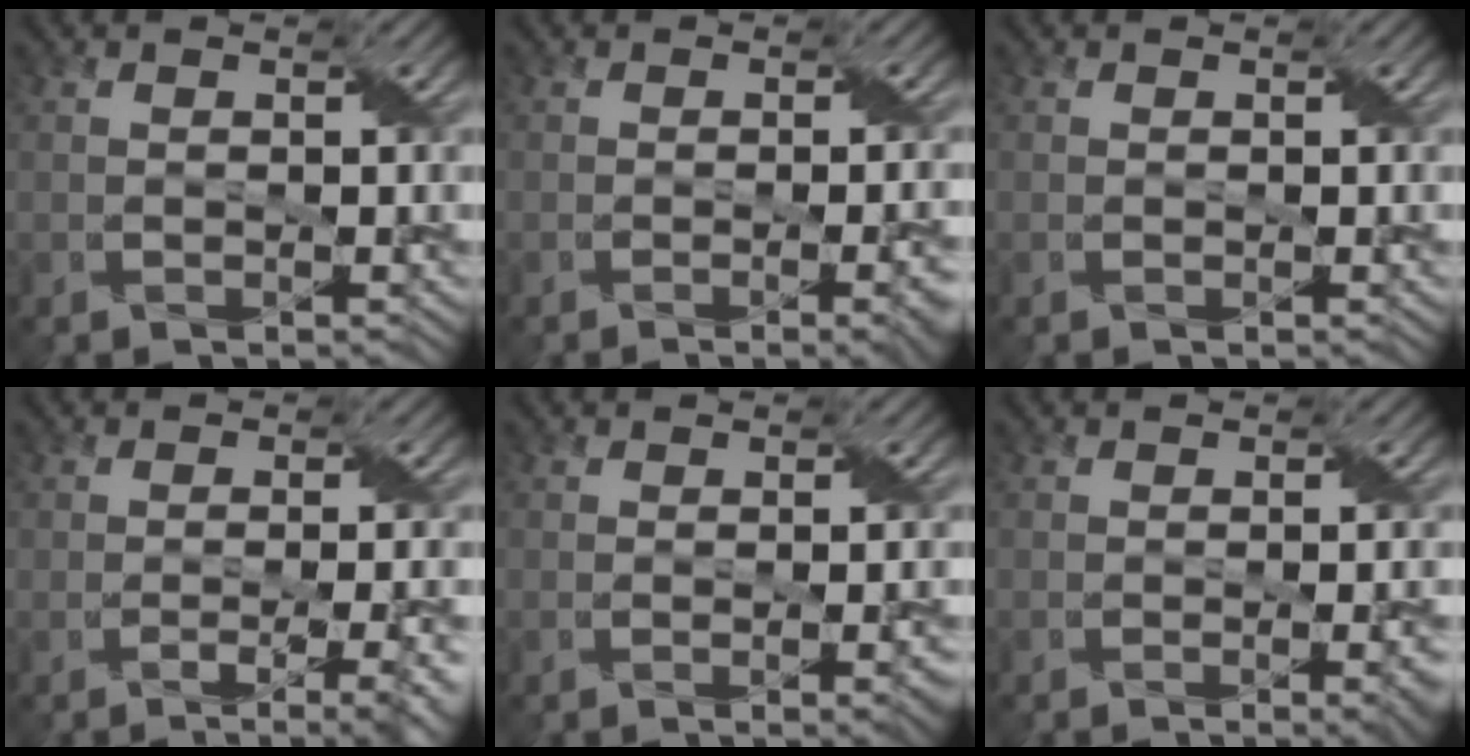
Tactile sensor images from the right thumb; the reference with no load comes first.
{"total": 3.7, "force": [-1.2, 1.1, 3.3], "torque": [-0.033, -0.002, -0.014]}
{"total": 0.0}
{"total": 6.4, "force": [-2.5, 2.0, 5.5], "torque": [-0.064, -0.006, -0.029]}
{"total": 3.5, "force": [-0.7, 1.1, 3.2], "torque": [-0.039, -0.004, -0.005]}
{"total": 3.5, "force": [-1.1, 1.0, 3.1], "torque": [-0.034, -0.004, -0.011]}